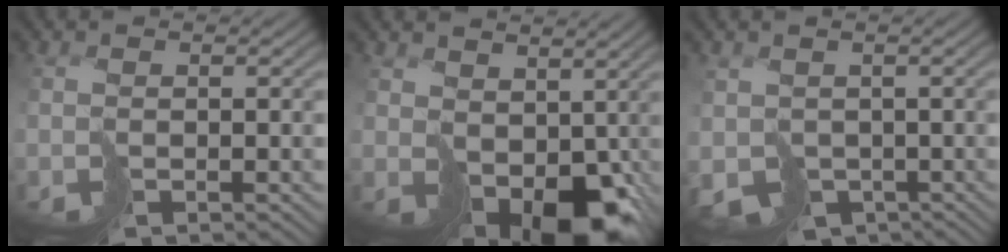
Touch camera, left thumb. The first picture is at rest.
{"total": 9.7, "force": [0.5, 6.7, 7.0], "torque": [-0.133, -0.043, 0.040]}
{"total": 4.2, "force": [-0.8, 3.7, 1.9], "torque": [-0.043, -0.033, -0.007]}